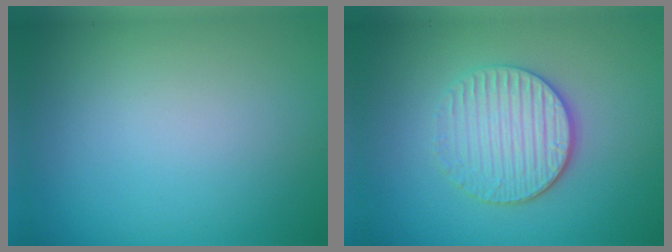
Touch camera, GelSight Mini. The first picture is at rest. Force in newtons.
{"total": 4.0, "press": 3.4, "slide": 2.0}